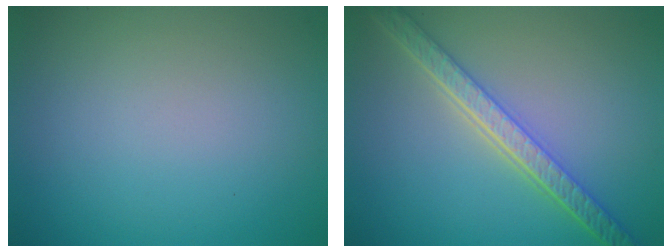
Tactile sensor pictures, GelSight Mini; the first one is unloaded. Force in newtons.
{"total": 5.1, "press": 4.1, "slide": 3.0}